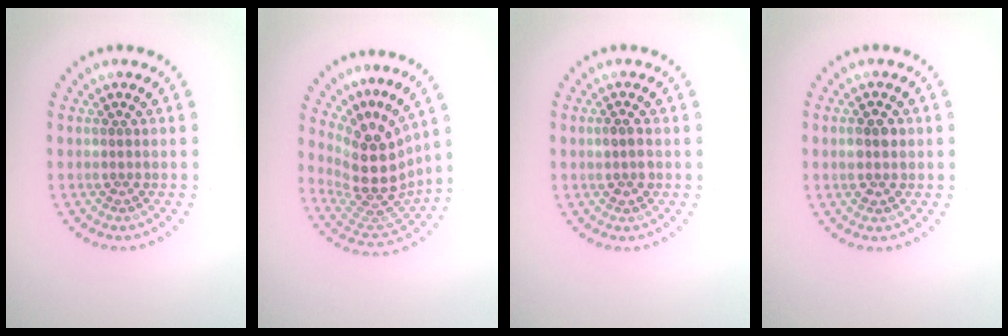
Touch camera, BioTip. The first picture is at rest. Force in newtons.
{"total": 5.2, "press": 3.7, "slide": 3.6}
{"total": 1.5, "press": 1.5, "slide": 0.1}
{"total": 2.5, "press": 2.5, "slide": 0.1}